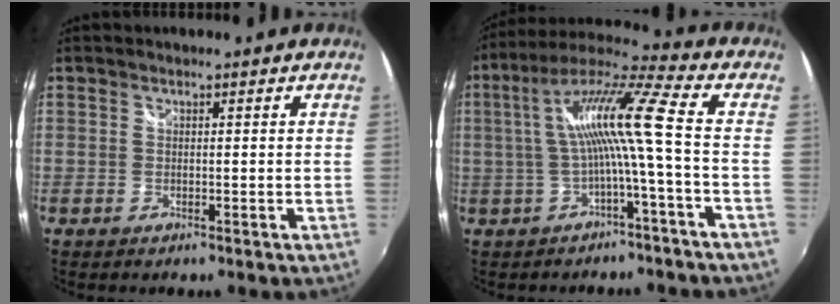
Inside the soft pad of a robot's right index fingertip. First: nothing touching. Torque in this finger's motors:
{"motor_torque": [0.70, -0.40, 0.91, 0.21]}